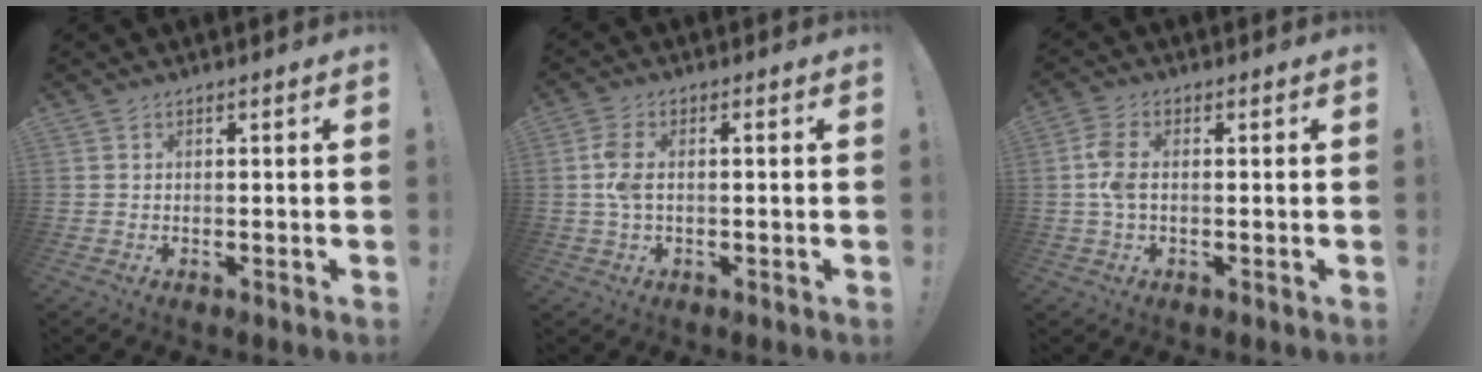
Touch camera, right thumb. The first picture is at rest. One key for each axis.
{"total": 5.2, "fx": -0.2, "fy": 2.1, "fz": 4.8, "tx": -0.113, "ty": 0.006, "tz": -0.008}
{"total": 6.0, "fx": 0.0, "fy": 3.2, "fz": 5.1, "tx": -0.109, "ty": 0.007, "tz": -0.002}